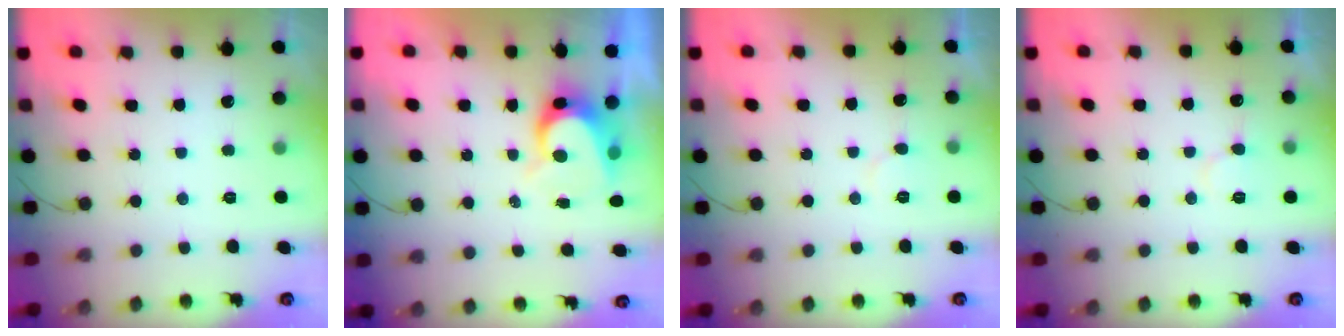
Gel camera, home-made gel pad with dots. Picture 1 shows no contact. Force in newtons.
{"total": 8.1, "press": 8.1, "slide": 0.7}
{"total": 3.8, "press": 3.8, "slide": 0.2}
{"total": 6.8, "press": 6.8, "slide": 0.5}